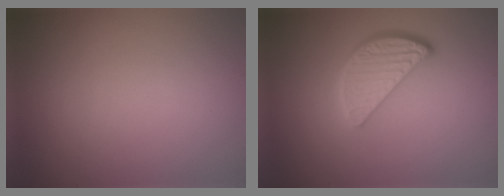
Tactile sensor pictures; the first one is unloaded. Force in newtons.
{"total": 3.9, "press": 3.2, "slide": 2.3}